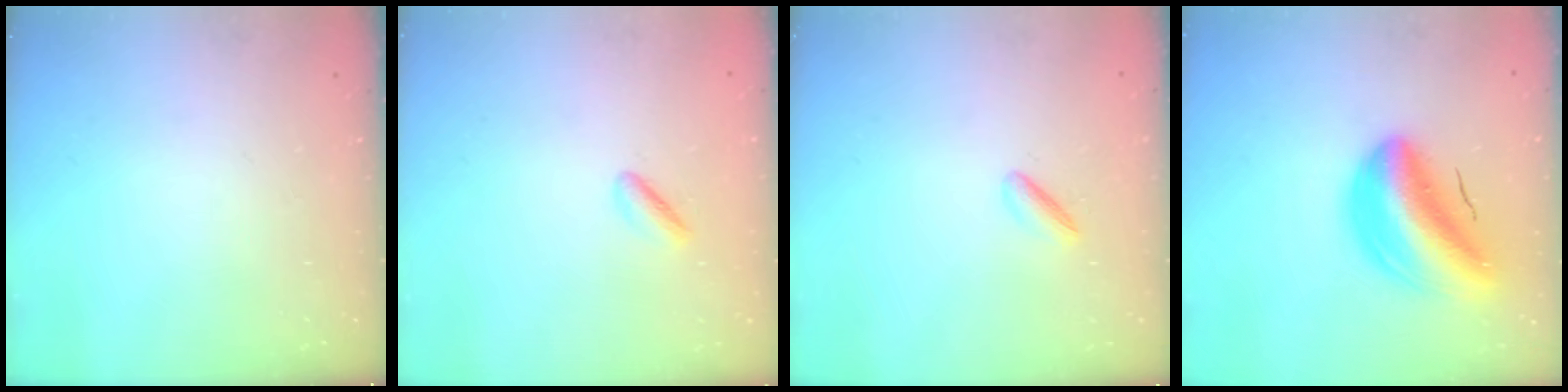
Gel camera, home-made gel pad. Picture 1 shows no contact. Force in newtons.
{"total": 1.9, "press": 1.6, "slide": 0.9}
{"total": 3.1, "press": 3.0, "slide": 0.9}
{"total": 15.3, "press": 14.6, "slide": 4.4}